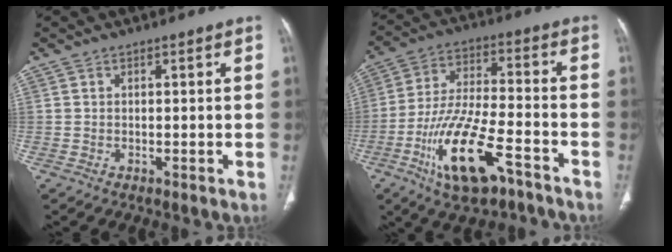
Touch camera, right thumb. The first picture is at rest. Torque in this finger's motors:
{"motor_torque": [0.59, 0.54, 1.57, -1.19, 0.49]}